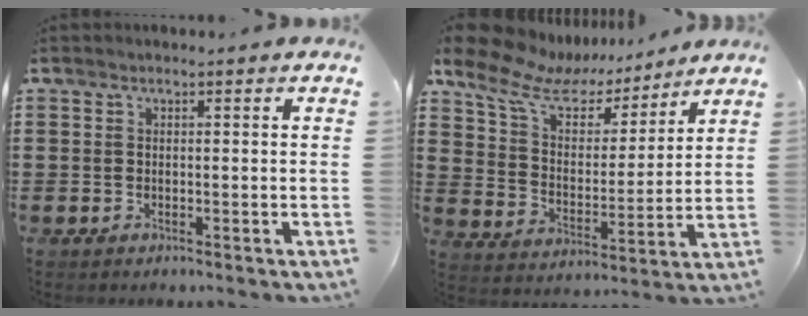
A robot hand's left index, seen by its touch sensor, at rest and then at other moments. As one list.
[{"total": 10.0, "force": [7.8, 4.1, 4.8], "torque": [-0.130, -0.032, 0.136]}]